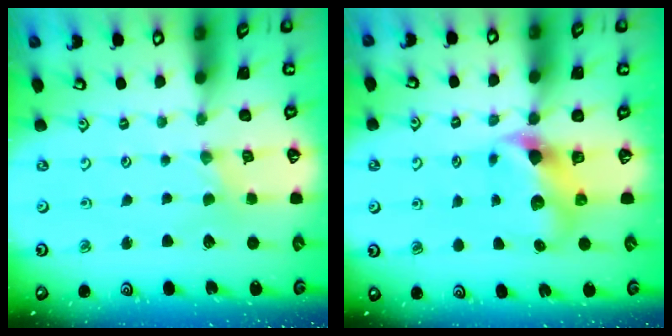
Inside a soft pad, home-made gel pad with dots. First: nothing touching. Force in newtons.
{"total": 7.5, "press": 7.5, "slide": 1.1}